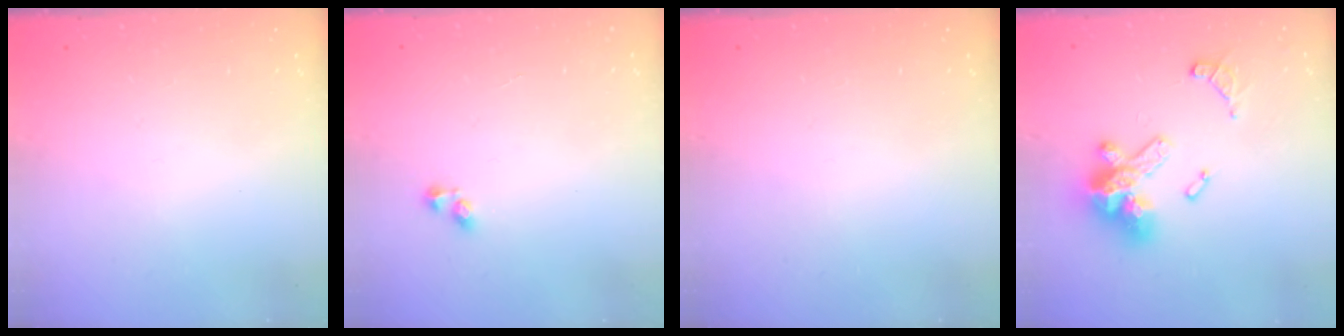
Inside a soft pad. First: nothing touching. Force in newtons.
{"total": 2.9, "press": 2.6, "slide": 1.3}
{"total": 0.0}
{"total": 14.2, "press": 14.2, "slide": 1.0}